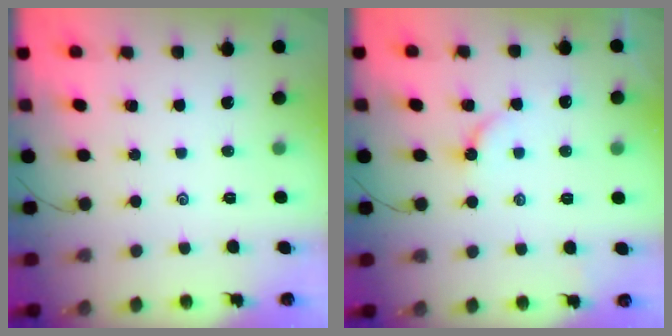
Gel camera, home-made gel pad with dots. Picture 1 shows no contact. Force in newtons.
{"total": 3.5, "press": 3.5, "slide": 0.4}